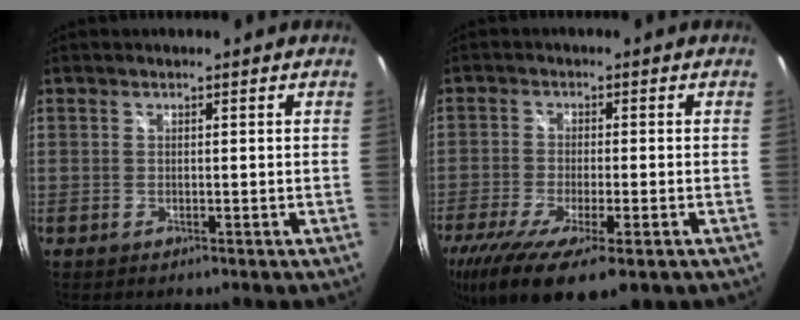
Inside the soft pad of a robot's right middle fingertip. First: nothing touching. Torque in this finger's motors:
{"motor_torque": [1.37, -0.77, 0.66, 0.10]}